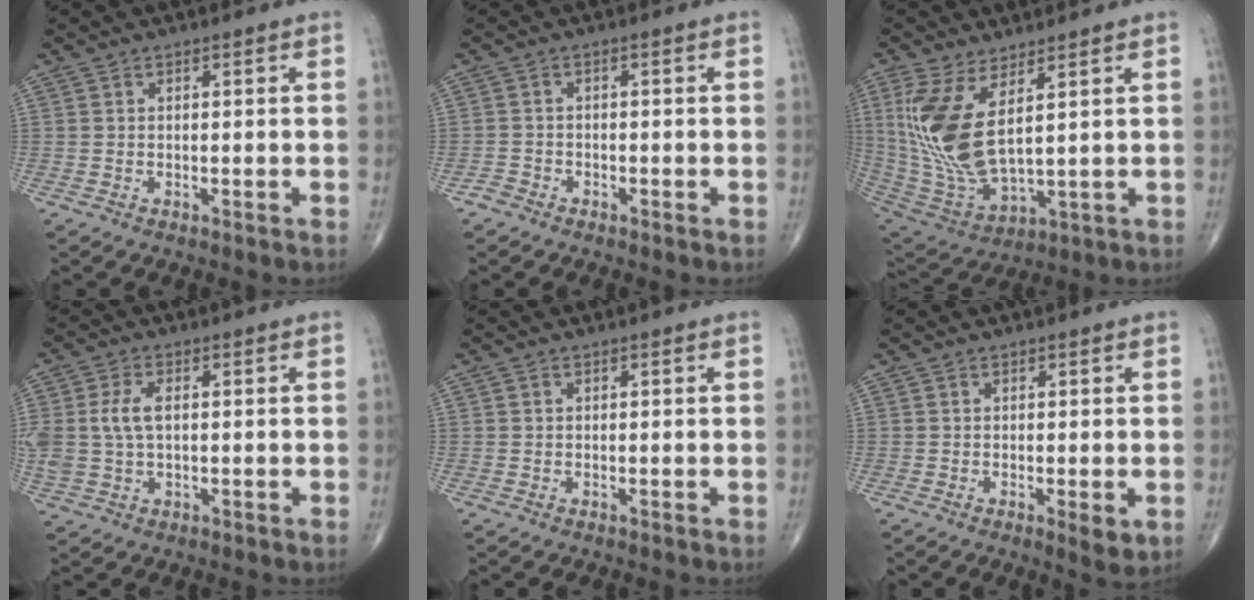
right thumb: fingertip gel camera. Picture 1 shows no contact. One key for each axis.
{"total": 1.7, "fx": -1.3, "fy": 1.1, "fz": 0.1, "tx": 0.000, "ty": 0.006, "tz": -0.031}
{"total": 15.3, "fx": 4.7, "fy": 6.3, "fz": 13.2, "tx": -0.281, "ty": -0.032, "tz": 0.110}
{"total": 7.4, "fx": 0.8, "fy": 4.4, "fz": 5.9, "tx": -0.143, "ty": 0.009, "tz": 0.019}
{"total": 0.0}
{"total": 3.1, "fx": -0.5, "fy": 0.7, "fz": 3.0, "tx": -0.042, "ty": -0.011, "tz": -0.007}